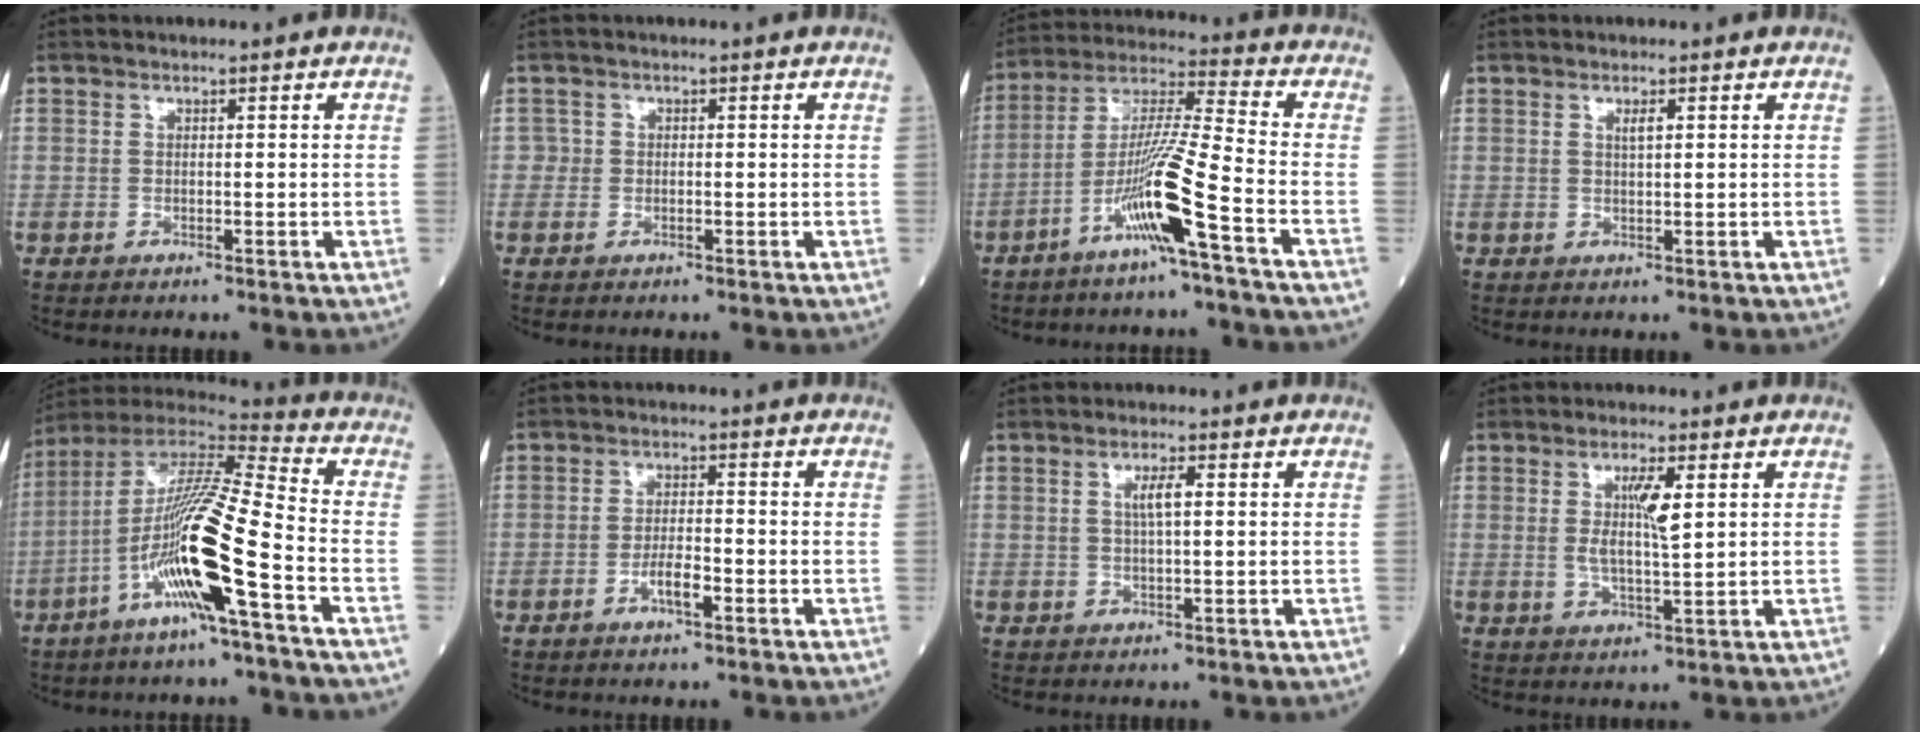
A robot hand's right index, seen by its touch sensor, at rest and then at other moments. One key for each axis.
{"total": 1.1, "fx": -0.3, "fy": 1.1, "fz": 0.0, "tx": 0.007, "ty": 0.007, "tz": -0.009}
{"total": 11.6, "fx": -5.4, "fy": -1.4, "fz": 10.2, "tx": -0.201, "ty": -0.002, "tz": -0.107}
{"total": 1.3, "fx": 0.5, "fy": 0.1, "fz": 1.1, "tx": -0.022, "ty": -0.001, "tz": 0.009}
{"total": 16.7, "fx": -6.0, "fy": 0.1, "fz": 15.6, "tx": -0.308, "ty": -0.002, "tz": -0.119}
{"total": 3.3, "fx": -1.6, "fy": 0.7, "fz": 2.8, "tx": -0.053, "ty": 0.002, "tz": -0.029}
{"total": 2.7, "fx": 0.7, "fy": 0.2, "fz": 2.6, "tx": -0.050, "ty": 0.000, "tz": 0.012}
{"total": 5.3, "fx": 1.4, "fy": 0.6, "fz": 5.1, "tx": -0.097, "ty": -0.004, "tz": 0.028}